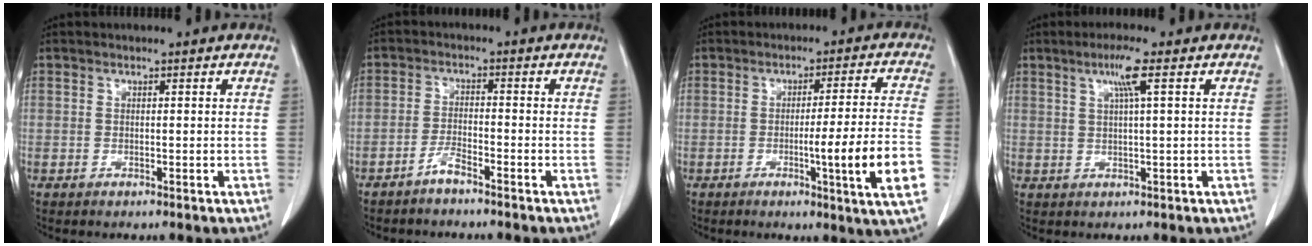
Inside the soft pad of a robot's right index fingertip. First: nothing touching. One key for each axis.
{"total": 2.6, "fx": -2.2, "fy": 0.1, "fz": 1.4, "tx": -0.032, "ty": 0.000, "tz": -0.042}
{"total": 11.9, "fx": -3.4, "fy": -1.4, "fz": 11.3, "tx": -0.158, "ty": -0.017, "tz": -0.052}
{"total": 4.0, "fx": 1.7, "fy": -0.6, "fz": 3.6, "tx": -0.071, "ty": 0.001, "tz": 0.032}